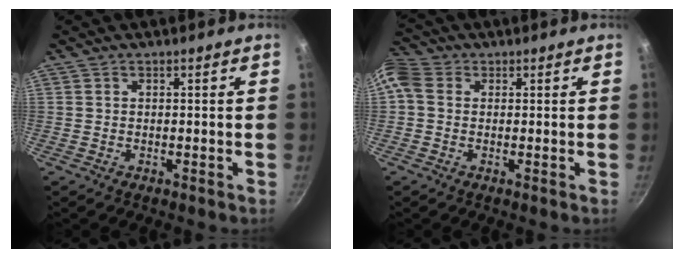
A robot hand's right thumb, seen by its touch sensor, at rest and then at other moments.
{"total": 6.3, "force": [0.7, 5.1, 3.6], "torque": [-0.082, 0.017, -0.001]}